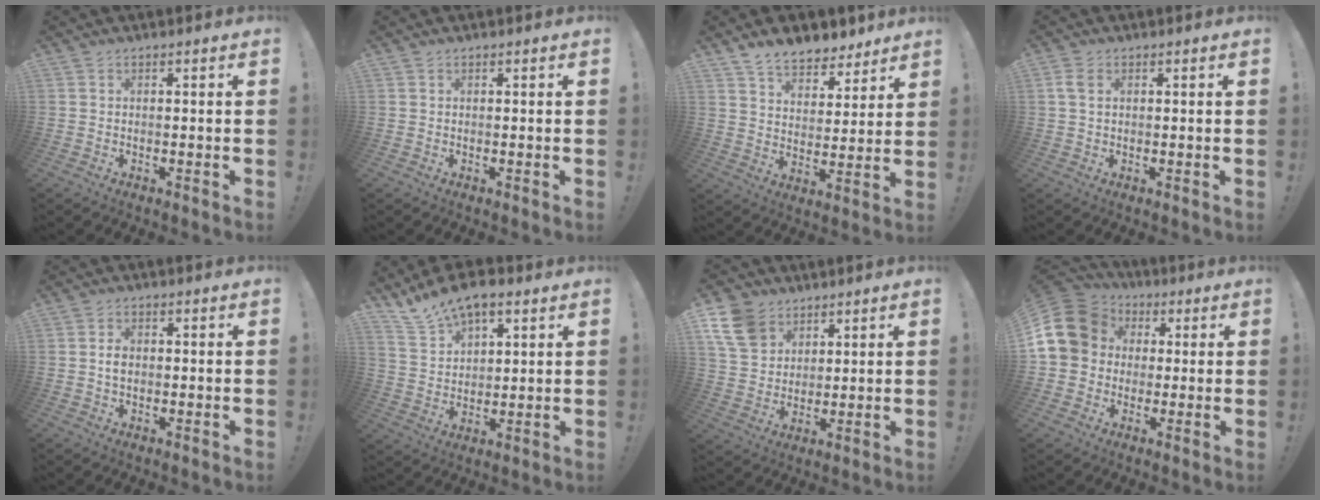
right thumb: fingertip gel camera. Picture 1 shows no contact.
{"total": 0.0}
{"total": 9.6, "force": [7.9, 4.6, 2.8], "torque": [-0.042, -0.060, 0.150]}
{"total": 3.4, "force": [1.2, 2.0, 2.5], "torque": [-0.046, 0.004, 0.023]}
{"total": 2.3, "force": [-0.1, 1.7, 1.5], "torque": [-0.015, 0.001, -0.004]}
{"total": 10.2, "force": [8.1, 4.7, 4.1], "torque": [-0.083, -0.050, 0.155]}
{"total": 12.1, "force": [6.6, 8.8, 4.9], "torque": [-0.083, -0.027, 0.137]}
{"total": 15.2, "force": [2.6, 12.8, 7.8], "torque": [-0.147, 0.004, 0.057]}